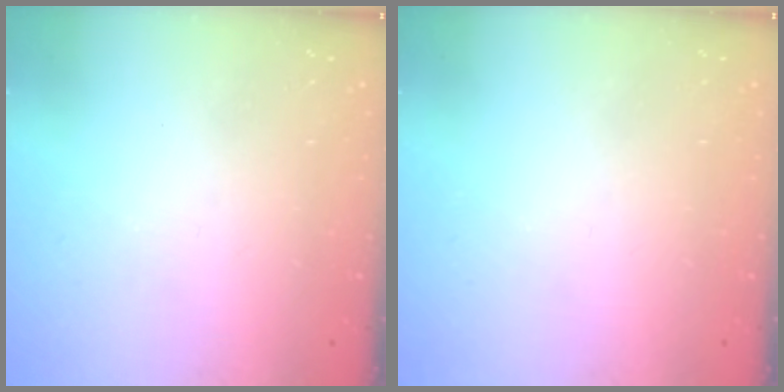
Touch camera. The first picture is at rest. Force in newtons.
{"total": 0.0}